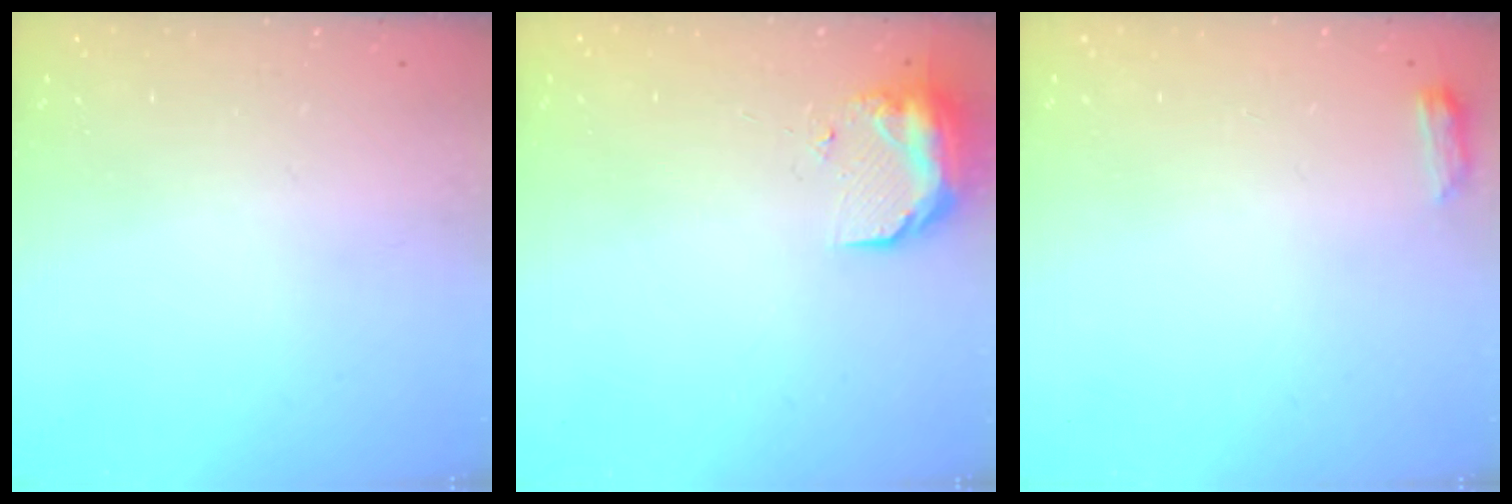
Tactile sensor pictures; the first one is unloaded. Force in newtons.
{"total": 9.9, "press": 9.4, "slide": 3.1}
{"total": 3.3, "press": 3.2, "slide": 0.5}